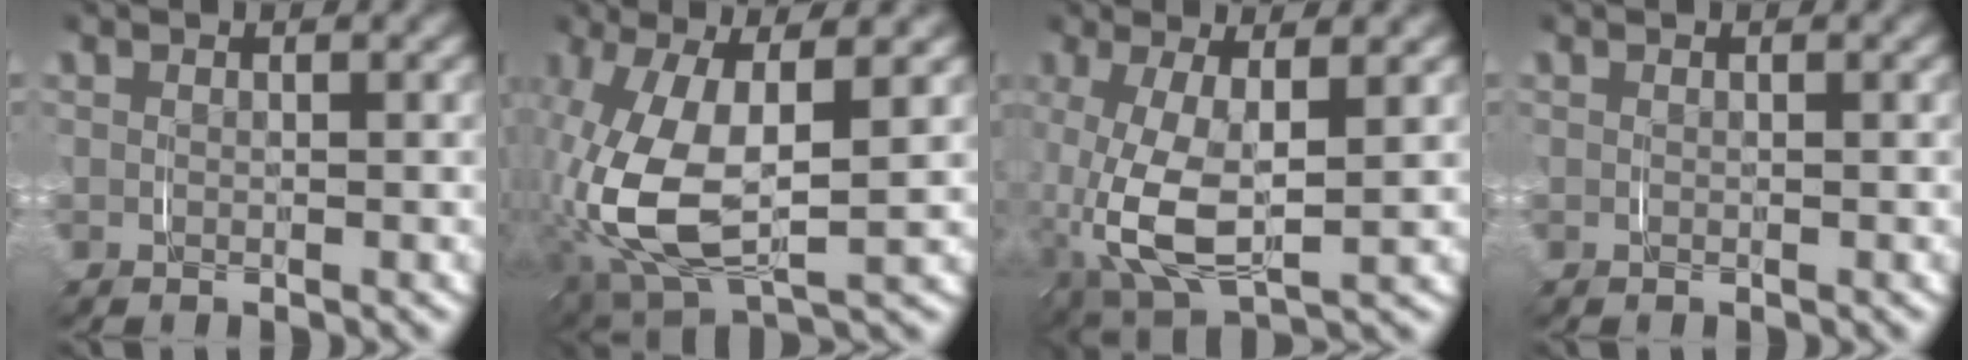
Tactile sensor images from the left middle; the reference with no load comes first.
{"total": 11.0, "force": [-1.1, 6.5, 8.9], "torque": [-0.225, -0.031, 0.005]}
{"total": 8.2, "force": [-1.2, 4.7, 6.5], "torque": [-0.168, -0.036, -0.004]}
{"total": 0.0}